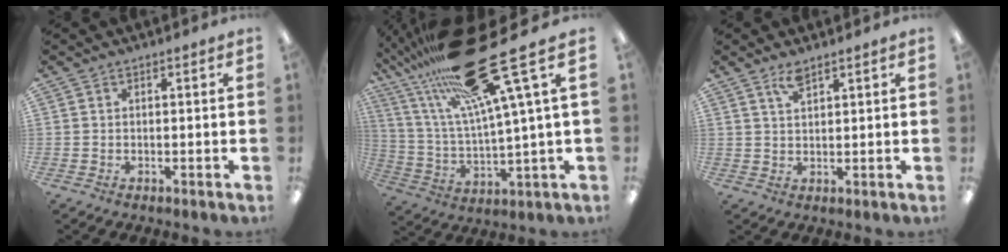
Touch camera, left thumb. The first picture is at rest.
{"total": 28.7, "force": [15.7, 8.3, 22.6], "torque": [-0.384, -0.084, 0.255]}
{"total": 3.2, "force": [2.6, 0.7, 1.9], "torque": [-0.043, 0.000, 0.047]}